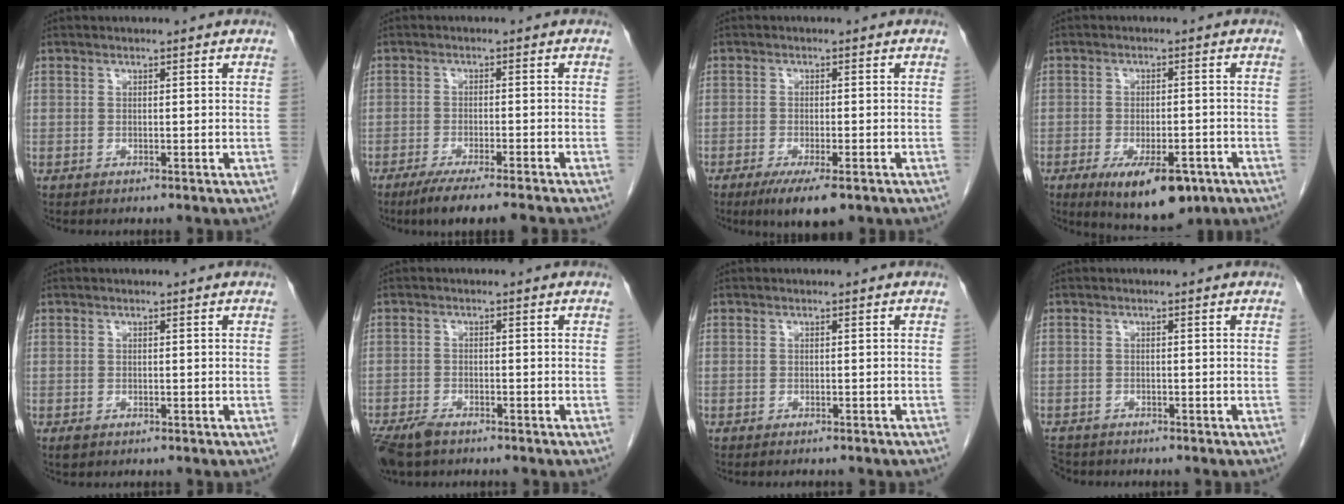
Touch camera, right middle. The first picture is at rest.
{"total": 8.3, "force": [-6.7, -0.3, 4.8], "torque": [-0.060, -0.020, -0.106]}
{"total": 6.3, "force": [-3.9, 1.2, 4.8], "torque": [-0.076, -0.016, -0.058]}
{"total": 10.7, "force": [-6.1, 3.9, 7.9], "torque": [-0.119, -0.013, -0.084]}
{"total": 0.8, "force": [-0.4, 0.5, 0.4], "torque": [-0.010, 0.000, -0.003]}
{"total": 5.6, "force": [-4.3, 2.2, 2.9], "torque": [-0.055, -0.009, -0.075]}
{"total": 2.6, "force": [-2.3, 0.6, 1.0], "torque": [-0.017, -0.005, -0.023]}
{"total": 4.0, "force": [-3.6, 1.7, 0.7], "torque": [-0.014, -0.008, -0.062]}